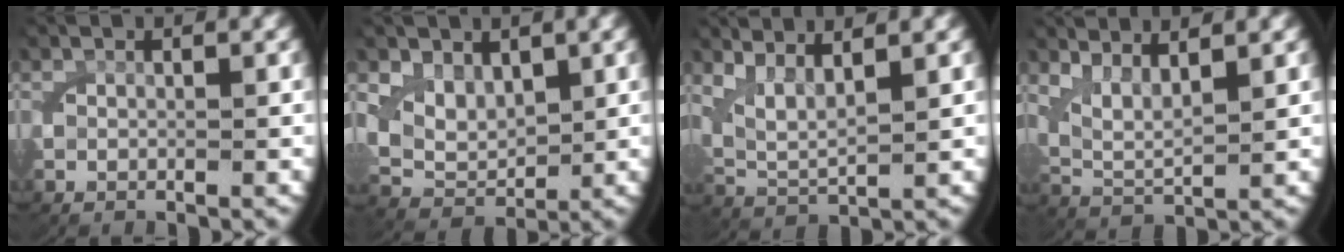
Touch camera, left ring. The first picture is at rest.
{"total": 4.8, "force": [1.3, 3.9, 2.6], "torque": [-0.071, -0.025, 0.034]}
{"total": 6.7, "force": [2.2, 5.0, 3.9], "torque": [-0.107, -0.015, 0.034]}
{"total": 6.0, "force": [2.1, 4.3, 3.6], "torque": [-0.093, -0.015, 0.032]}